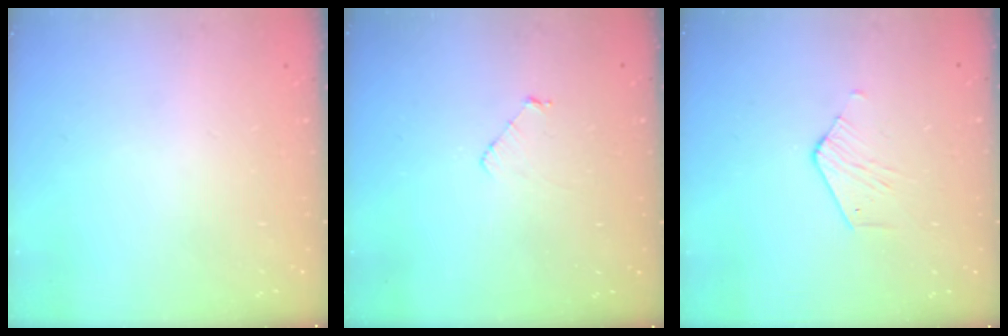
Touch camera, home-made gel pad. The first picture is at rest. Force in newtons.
{"total": 3.2, "press": 3.2, "slide": 0.2}
{"total": 2.6, "press": 2.6, "slide": 0.2}